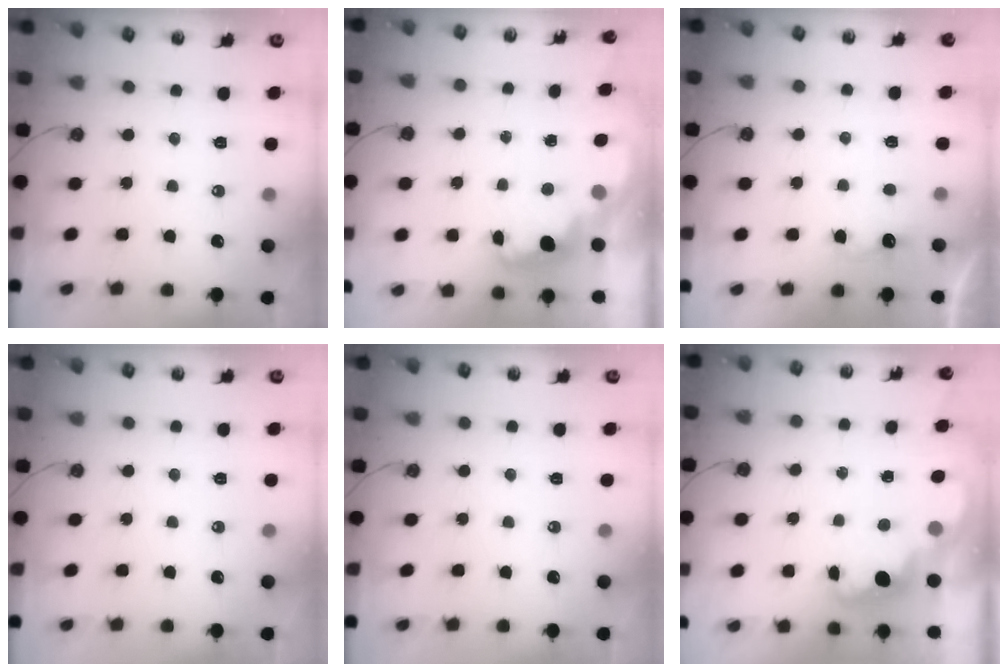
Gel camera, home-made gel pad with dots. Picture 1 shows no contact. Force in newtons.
{"total": 2.4, "press": 2.3, "slide": 0.5}
{"total": 2.4, "press": 2.2, "slide": 0.9}
{"total": 0.0}
{"total": 0.0}
{"total": 2.1, "press": 2.0, "slide": 0.6}